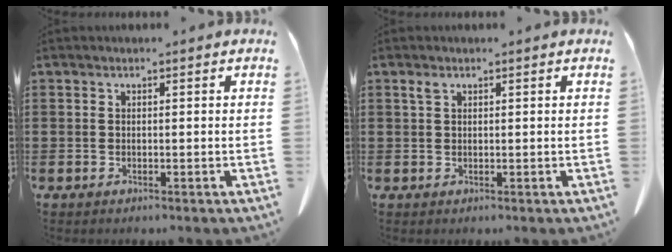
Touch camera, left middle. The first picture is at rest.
{"total": 1.0, "force": [0.6, 0.5, 0.7], "torque": [-0.018, 0.001, 0.012]}